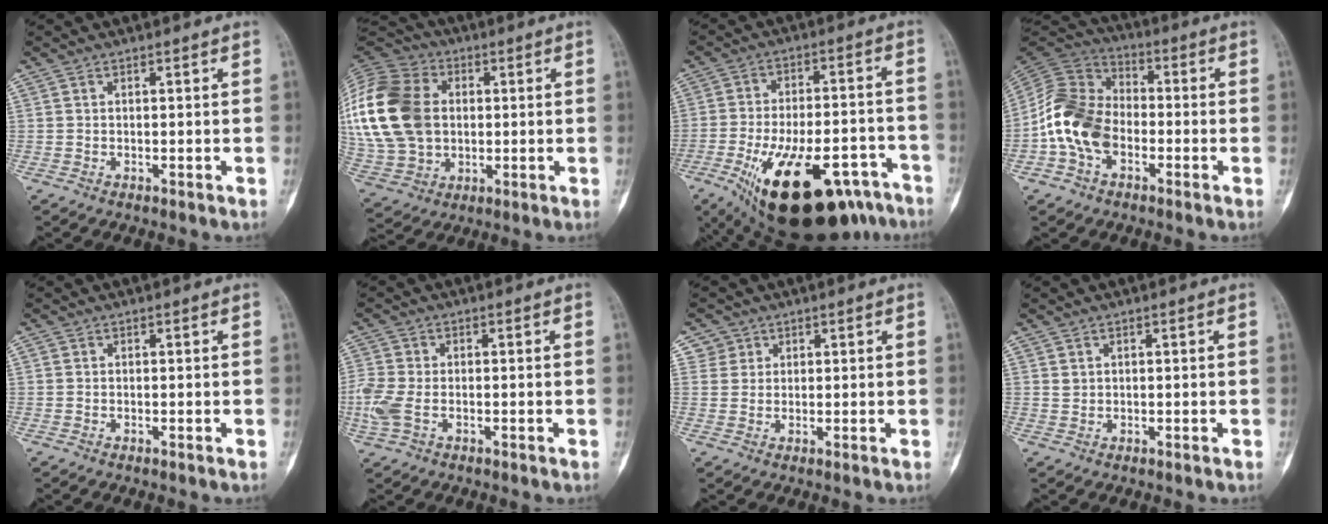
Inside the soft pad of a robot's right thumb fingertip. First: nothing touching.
{"total": 25.0, "force": [2.7, 18.6, 16.5], "torque": [-0.362, 0.014, 0.057]}
{"total": 25.8, "force": [-14.1, 11.1, 18.6], "torque": [-0.266, 0.049, -0.204]}
{"total": 13.9, "force": [-3.5, 9.7, 9.2], "torque": [-0.168, 0.036, -0.076]}
{"total": 0.0}
{"total": 6.3, "force": [-1.3, 4.0, 4.7], "torque": [-0.136, 0.004, -0.029]}
{"total": 2.9, "force": [1.5, 2.5, -0.3], "torque": [0.025, -0.002, 0.020]}
{"total": 0.9, "force": [0.5, 0.7, 0.2], "torque": [0.000, -0.001, 0.012]}